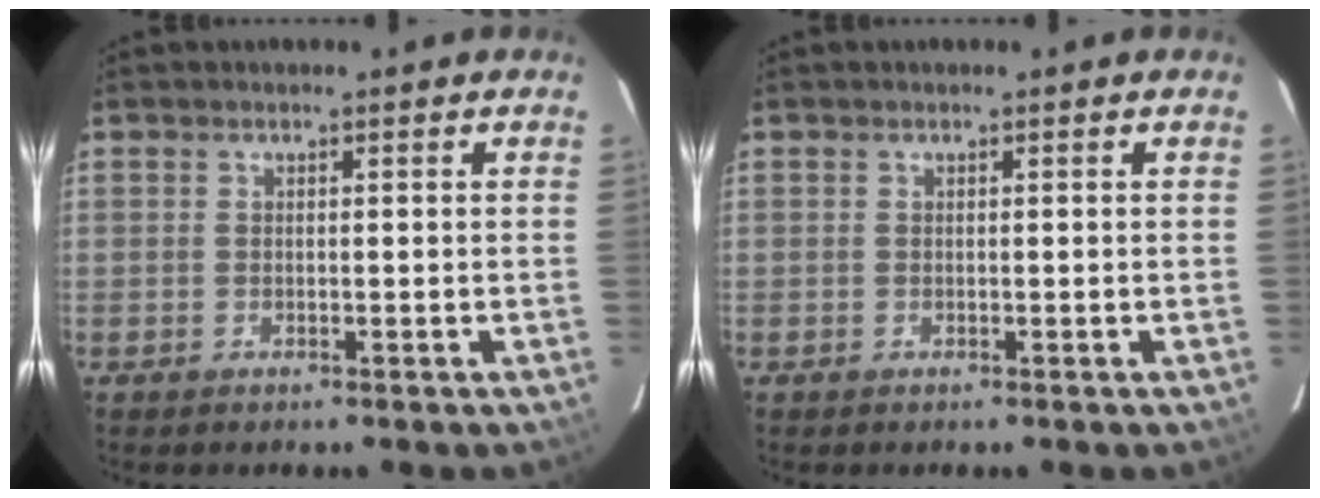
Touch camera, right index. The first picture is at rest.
{"total": 0.0}